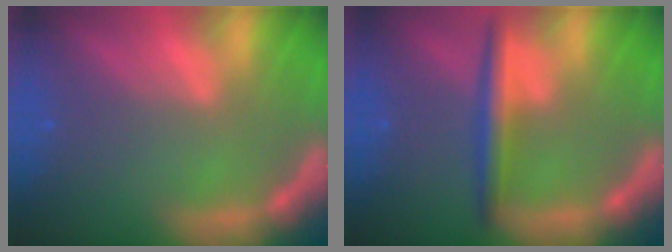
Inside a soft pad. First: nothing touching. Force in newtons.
{"total": 3.5}